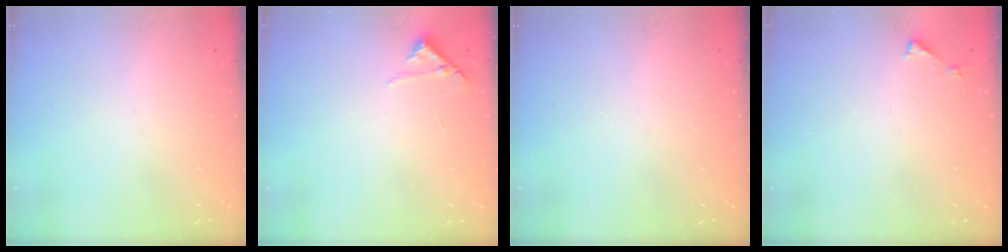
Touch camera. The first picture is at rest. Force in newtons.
{"total": 6.4, "press": 6.4, "slide": 0.2}
{"total": 0.0}
{"total": 3.0, "press": 3.0, "slide": 0.2}